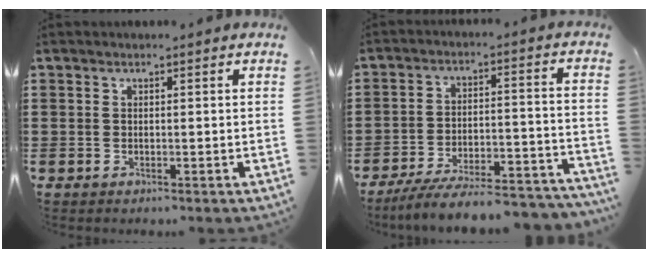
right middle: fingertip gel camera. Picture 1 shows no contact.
{"total": 8.2, "force": [-7.5, 0.6, 3.4], "torque": [-0.054, 0.007, -0.142]}